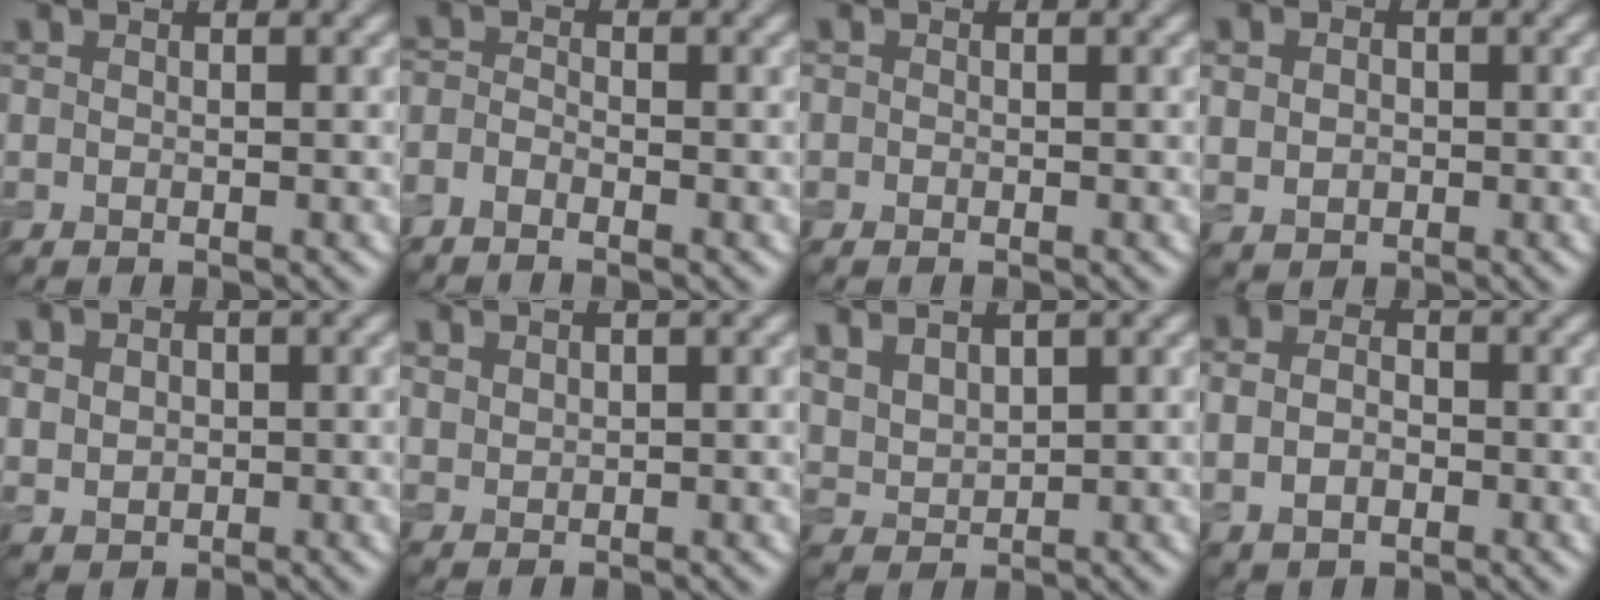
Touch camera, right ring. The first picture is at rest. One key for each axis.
{"total": 1.9, "fx": -1.5, "fy": 0.8, "fz": 0.8, "tx": -0.018, "ty": 0.001, "tz": -0.039}
{"total": 0.6, "fx": -0.1, "fy": 0.5, "fz": 0.0, "tx": 0.005, "ty": -0.006, "tz": -0.006}
{"total": 2.9, "fx": 0.4, "fy": 2.5, "fz": 1.5, "tx": -0.023, "ty": 0.012, "tz": -0.004}
{"total": 4.3, "fx": 1.4, "fy": 3.5, "fz": 2.0, "tx": -0.047, "ty": 0.015, "tz": 0.015}
{"total": 1.1, "fx": 0.9, "fy": 0.6, "fz": 0.2, "tx": -0.008, "ty": -0.001, "tz": 0.022}
{"total": 3.9, "fx": 2.4, "fy": 2.2, "fz": 2.2, "tx": -0.057, "ty": 0.012, "tz": 0.046}
{"total": 3.3, "fx": -0.3, "fy": 2.5, "fz": 2.2, "tx": -0.038, "ty": -0.001, "tz": -0.011}